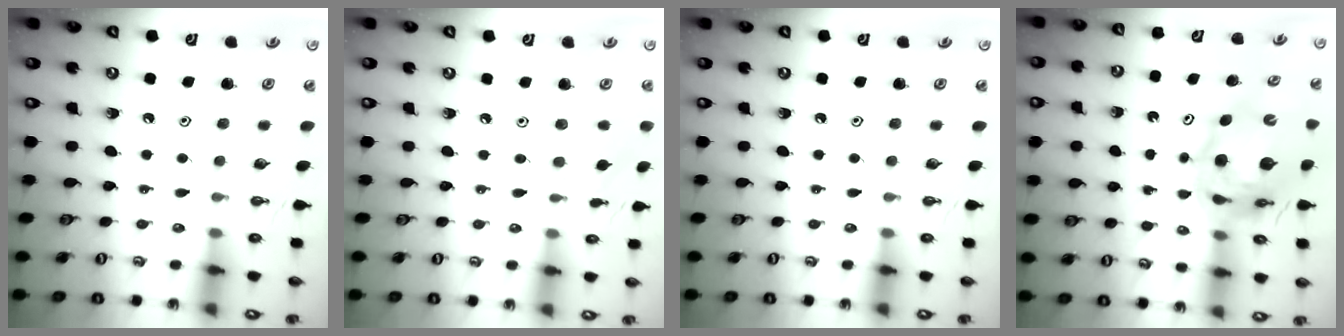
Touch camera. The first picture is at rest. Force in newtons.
{"total": 6.5, "press": 6.4, "slide": 0.9}
{"total": 0.0}
{"total": 11.9, "press": 11.8, "slide": 1.5}